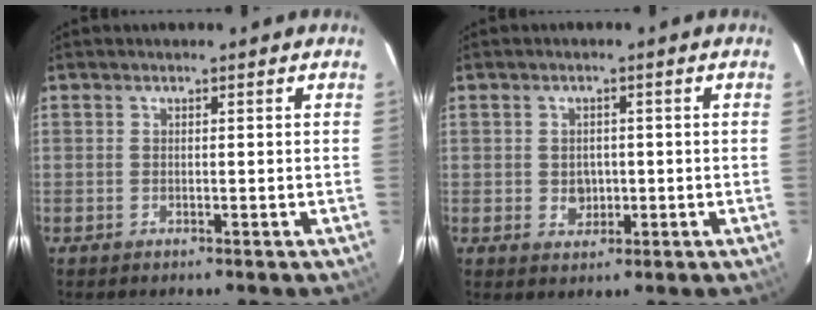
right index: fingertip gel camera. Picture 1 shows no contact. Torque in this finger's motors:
{"motor_torque": [-0.08, 0.02, 0.00, 0.00]}